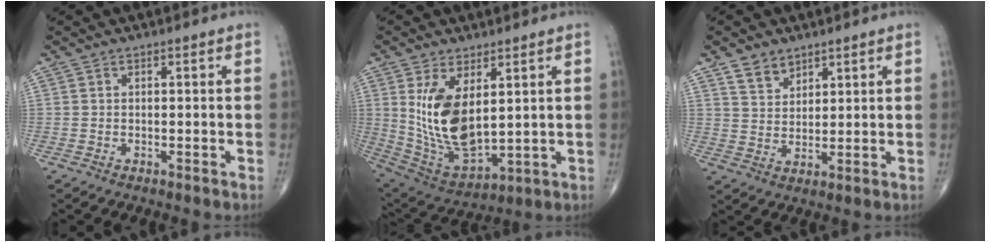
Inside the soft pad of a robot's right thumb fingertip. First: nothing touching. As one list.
[{"total": 14.7, "force": [3.4, 7.3, 12.2], "torque": [-0.221, -0.023, 0.090]}, {"total": 5.0, "force": [3.6, 3.1, 1.6], "torque": [-0.008, -0.027, 0.071]}]